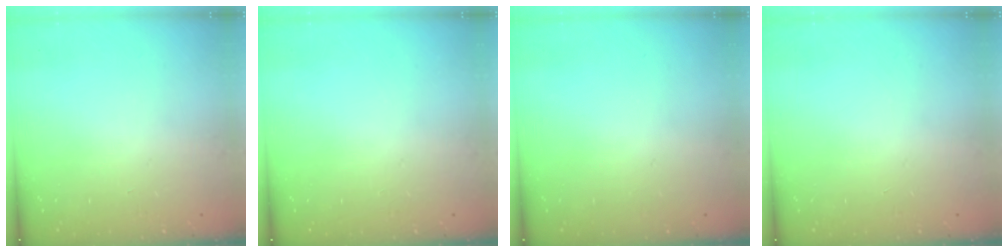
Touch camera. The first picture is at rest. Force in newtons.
{"total": 0.0}
{"total": 0.0}
{"total": 0.0}